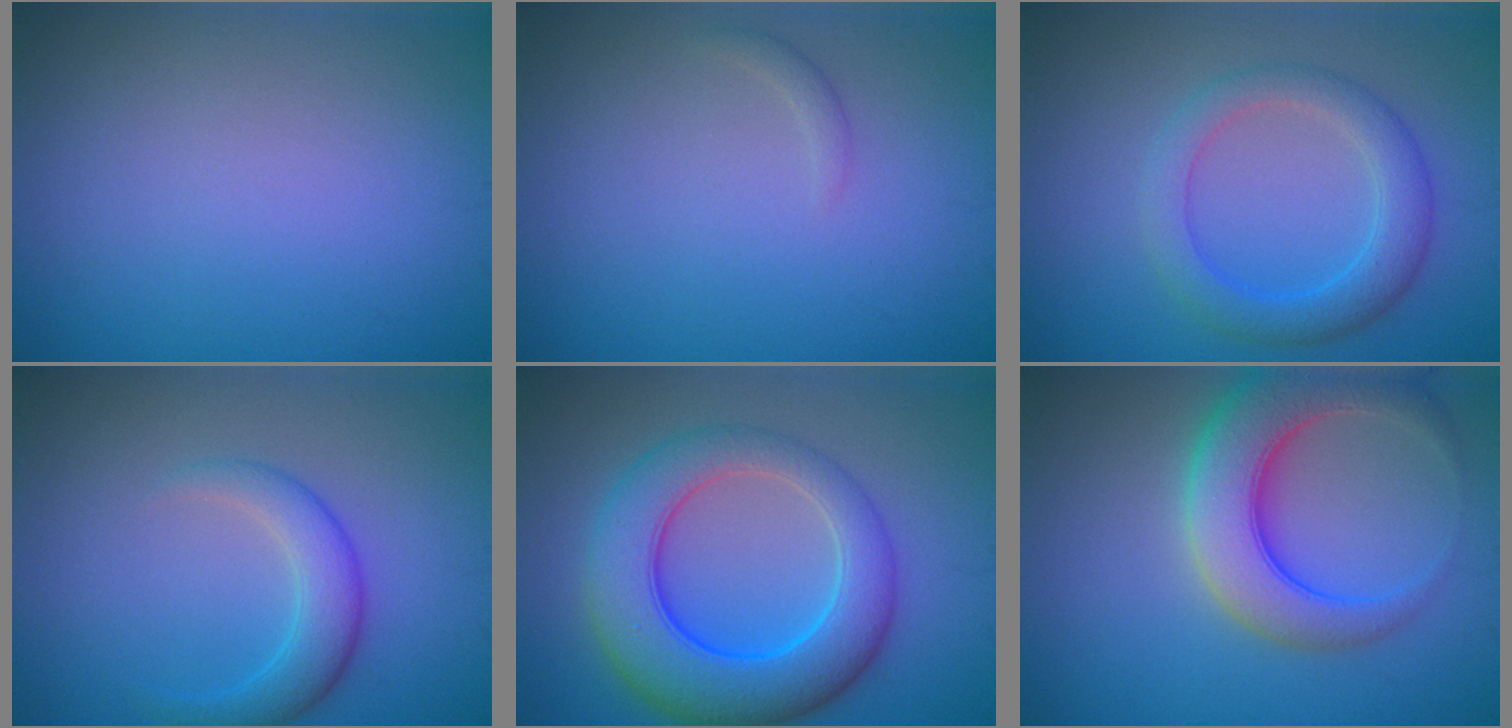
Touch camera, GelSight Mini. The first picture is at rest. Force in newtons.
{"total": 0.7, "press": 0.7, "slide": 0.1}
{"total": 3.9, "press": 3.9, "slide": 0.1}
{"total": 3.2, "press": 3.2, "slide": 0.1}
{"total": 9.0, "press": 9.0, "slide": 0.3}
{"total": 7.4, "press": 7.4, "slide": 0.3}